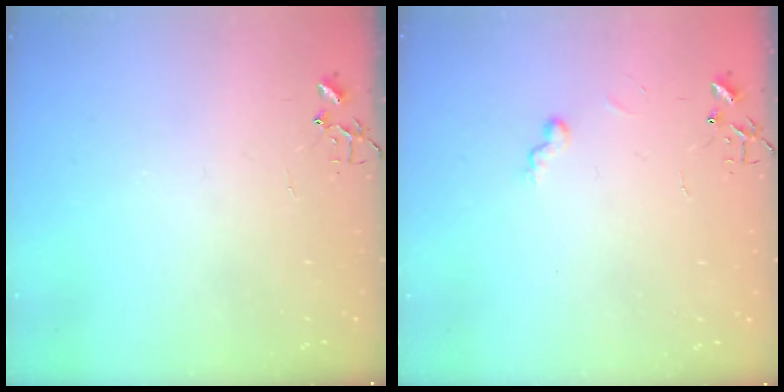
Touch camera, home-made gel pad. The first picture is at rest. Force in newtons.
{"total": 5.9, "press": 5.8, "slide": 0.6}